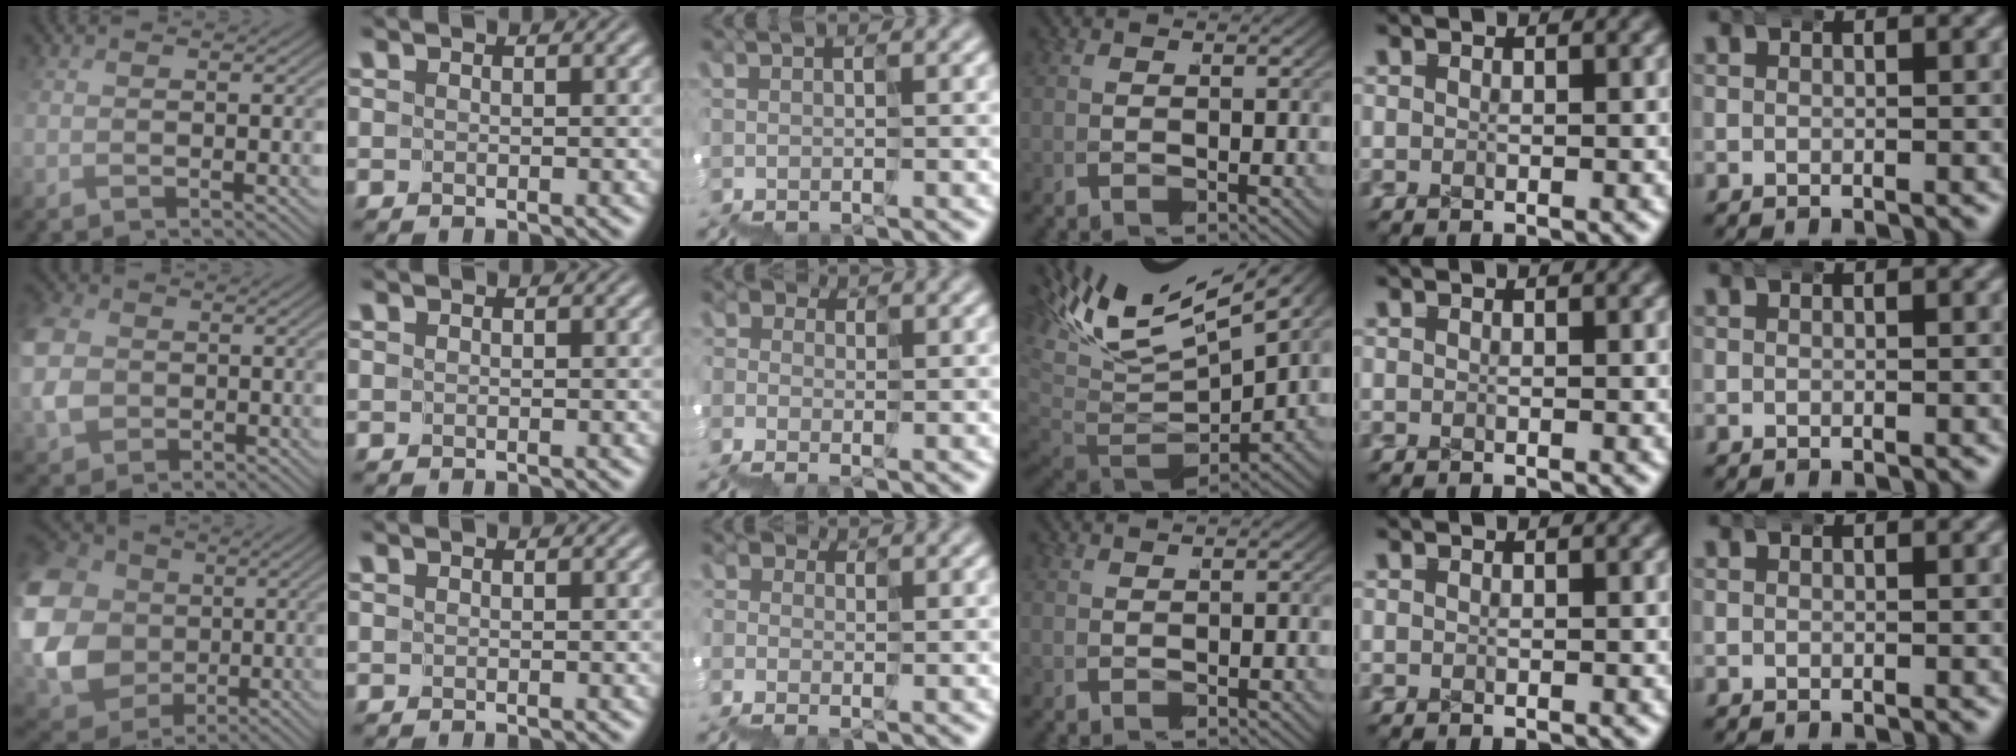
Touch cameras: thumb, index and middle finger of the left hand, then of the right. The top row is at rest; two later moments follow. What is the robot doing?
{"motion": "wrap", "object": "ethernet cable"}